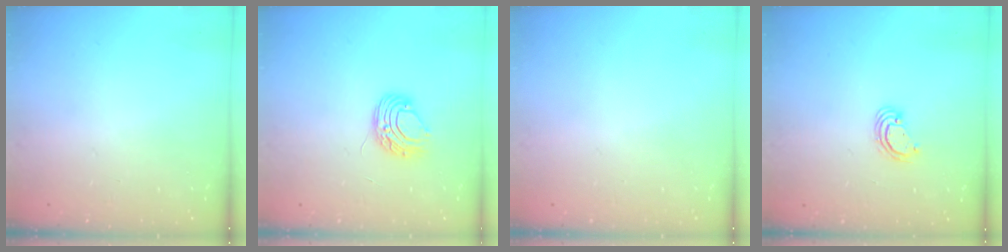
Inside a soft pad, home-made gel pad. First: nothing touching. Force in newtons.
{"total": 7.5, "press": 7.4, "slide": 0.7}
{"total": 0.0}
{"total": 3.8, "press": 3.8, "slide": 0.4}